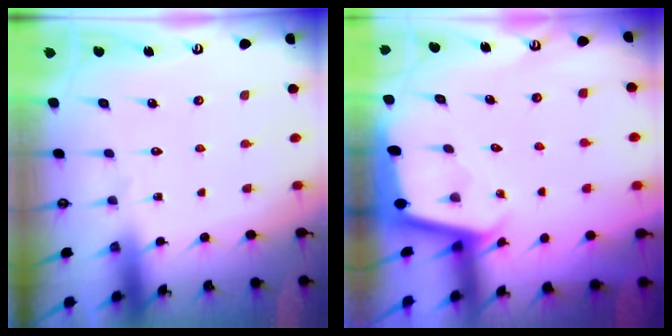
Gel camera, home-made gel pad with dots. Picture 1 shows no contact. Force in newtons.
{"total": 1.9, "press": 1.9, "slide": 0.1}